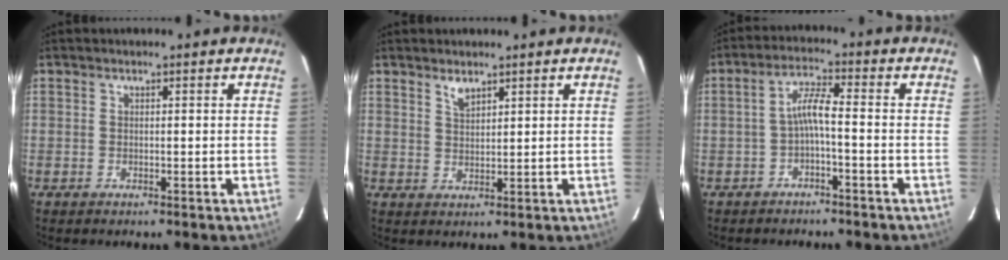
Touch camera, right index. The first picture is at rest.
{"total": 2.5, "force": [2.0, 0.9, 1.3], "torque": [-0.023, 0.000, 0.038]}
{"total": 4.0, "force": [-1.7, 0.2, 3.7], "torque": [-0.083, 0.013, -0.030]}